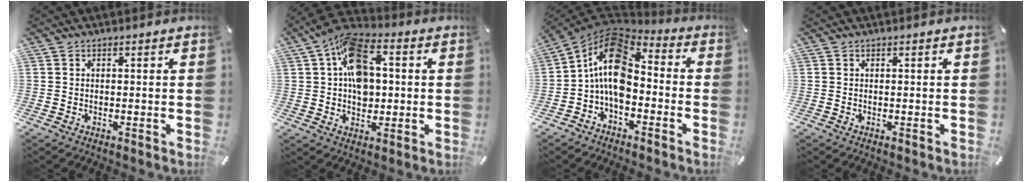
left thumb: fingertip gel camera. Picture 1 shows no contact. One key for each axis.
{"total": 13.8, "fx": 2.3, "fy": 9.7, "fz": 9.6, "tx": -0.154, "ty": 0.001, "tz": 0.042}
{"total": 13.6, "fx": -1.4, "fy": 9.2, "fz": 9.9, "tx": -0.197, "ty": 0.016, "tz": -0.029}
{"total": 0.0}